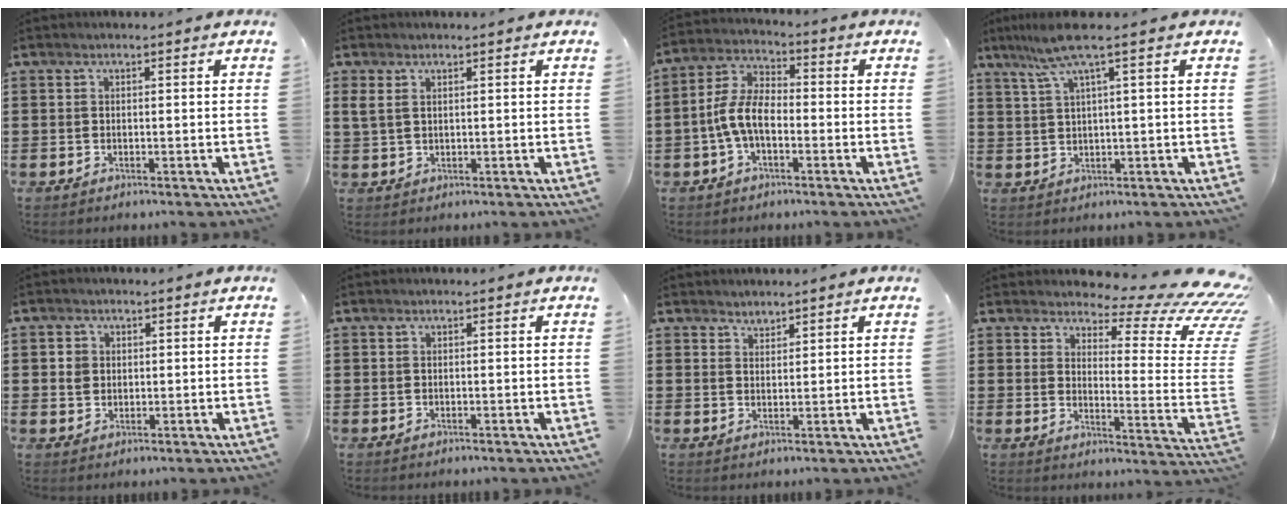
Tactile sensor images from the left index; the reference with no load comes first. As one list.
[{"total": 1.7, "force": [0.8, 0.9, 1.1], "torque": [-0.036, 0.003, 0.013]}, {"total": 7.2, "force": [-2.3, 3.5, 5.8], "torque": [-0.142, -0.001, -0.051]}, {"total": 5.9, "force": [2.8, -0.2, 5.2], "torque": [-0.115, -0.003, 0.046]}, {"total": 2.1, "force": [0.5, 2.1, 0.4], "torque": [-0.008, 0.007, 0.006]}, {"total": 0.0}, {"total": 1.6, "force": [1.5, 0.4, -0.4], "torque": [0.004, 0.001, 0.031]}, {"total": 9.2, "force": [7.1, 2.0, 5.4], "torque": [-0.090, -0.062, 0.119]}]